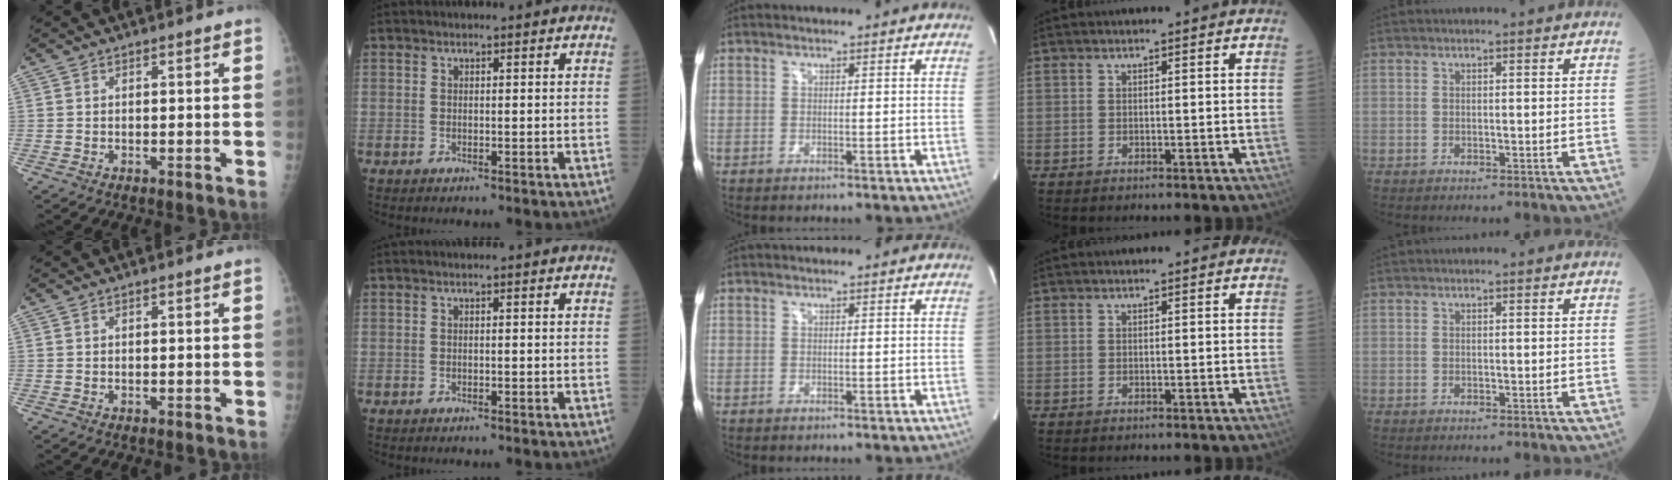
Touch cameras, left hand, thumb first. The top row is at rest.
{}